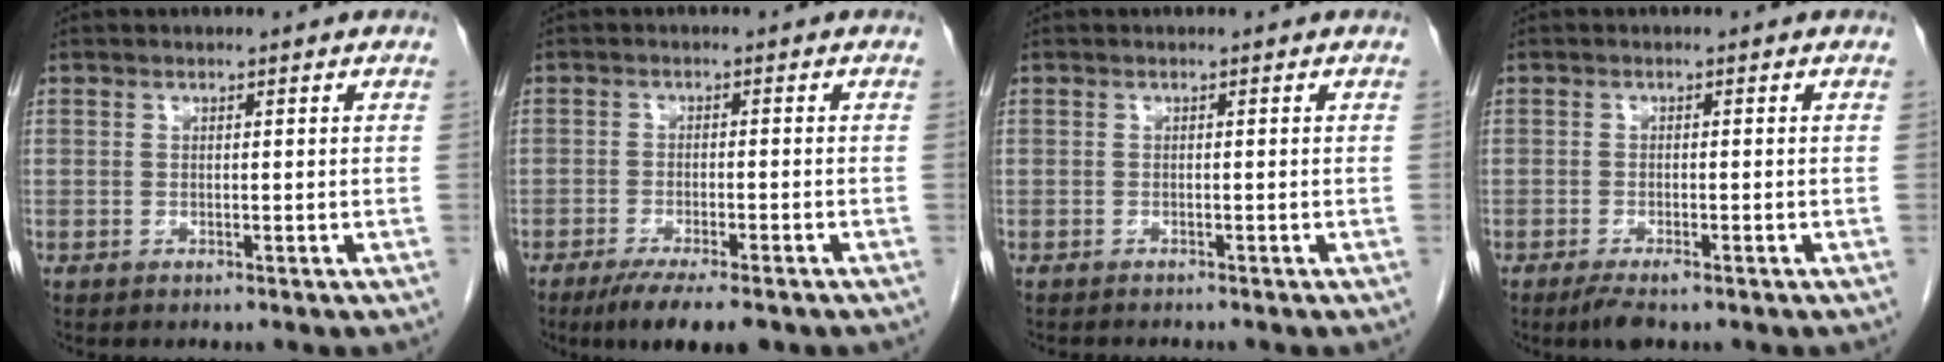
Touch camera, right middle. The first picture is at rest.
{"total": 8.0, "force": [-5.9, 1.4, 5.2], "torque": [-0.073, -0.014, -0.088]}
{"total": 2.3, "force": [-2.2, 0.2, 0.8], "torque": [-0.012, -0.003, -0.027]}
{"total": 2.8, "force": [-2.0, 0.7, 1.9], "torque": [-0.036, -0.005, -0.032]}